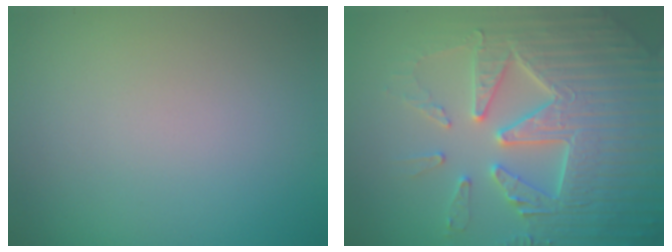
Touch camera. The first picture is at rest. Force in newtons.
{"total": 7.6, "press": 7.5, "slide": 1.5}